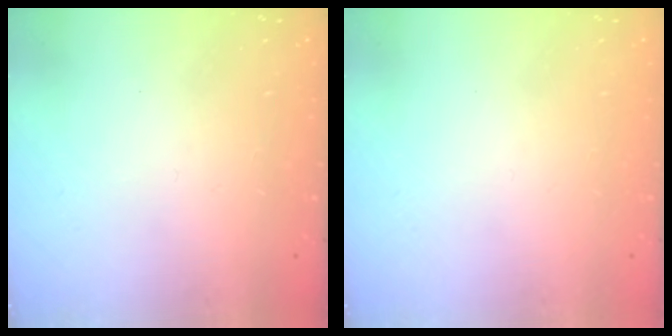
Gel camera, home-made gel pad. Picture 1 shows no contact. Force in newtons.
{"total": 0.0}